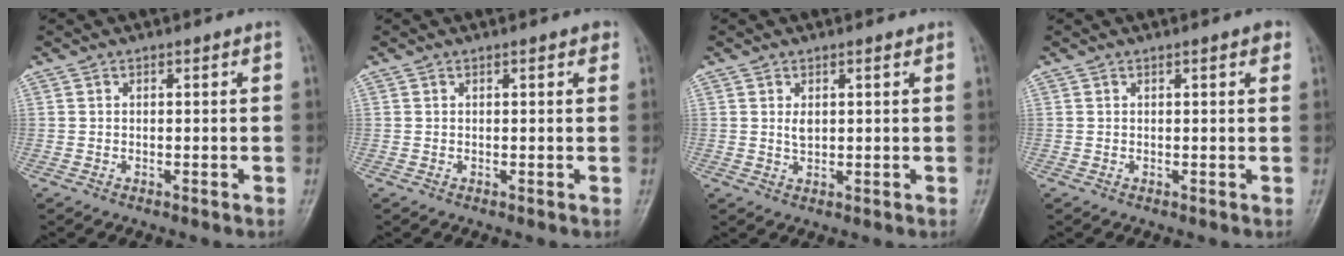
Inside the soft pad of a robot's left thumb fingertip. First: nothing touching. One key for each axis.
{"total": 1.0, "fx": 0.6, "fy": 0.4, "fz": 0.7, "tx": -0.003, "ty": 0.001, "tz": 0.005}
{"total": 2.0, "fx": 0.8, "fy": 1.1, "fz": 1.5, "tx": -0.019, "ty": -0.008, "tz": 0.020}
{"total": 1.4, "fx": 0.7, "fy": 0.3, "fz": 1.2, "tx": -0.010, "ty": 0.000, "tz": 0.009}